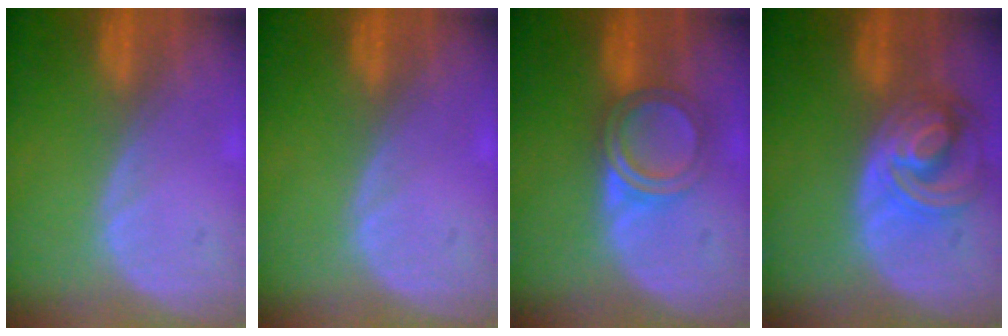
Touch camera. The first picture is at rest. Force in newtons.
{"total": 0.0}
{"total": 5.0, "press": 4.7, "slide": 1.6}
{"total": 8.3, "press": 7.1, "slide": 4.2}